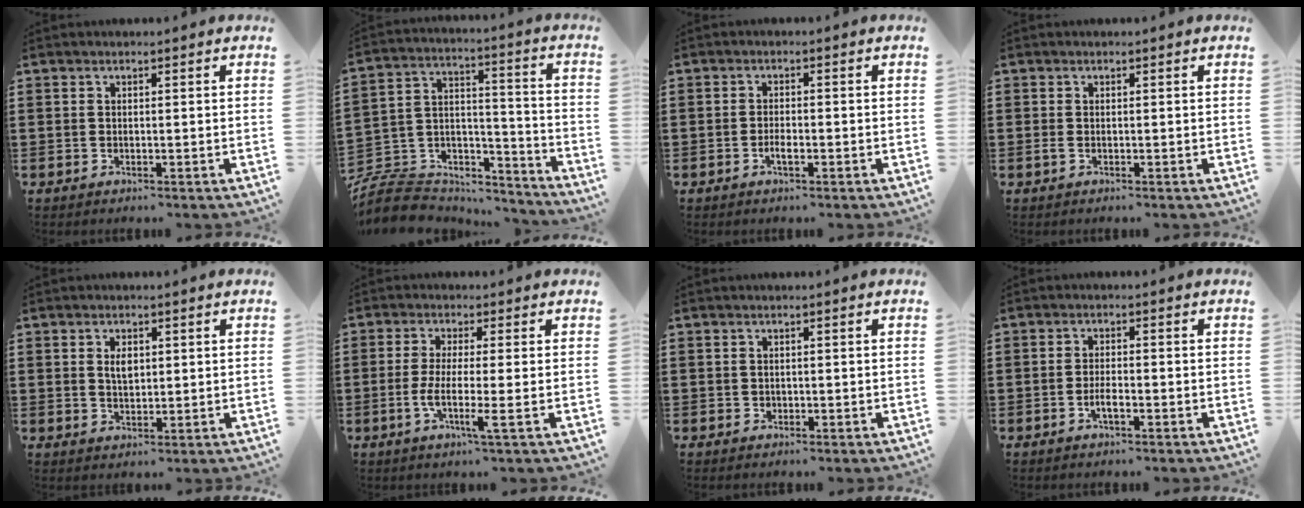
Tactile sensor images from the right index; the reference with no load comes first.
{"total": 7.7, "force": [-6.6, 3.6, 1.4], "torque": [-0.044, 0.002, -0.130]}
{"total": 2.0, "force": [-0.9, 0.6, 1.7], "torque": [-0.032, 0.001, -0.017]}
{"total": 0.5, "force": [-0.2, 0.2, 0.5], "torque": [-0.012, -0.003, -0.002]}
{"total": 2.6, "force": [0.7, 1.4, 2.1], "torque": [-0.038, 0.003, 0.009]}
{"total": 5.2, "force": [-1.5, 0.1, 5.0], "torque": [-0.104, -0.017, -0.031]}
{"total": 0.5, "force": [0.0, 0.5, 0.1], "torque": [-0.004, 0.003, 0.000]}
{"total": 2.5, "force": [-1.2, 0.6, 2.1], "torque": [-0.037, 0.002, -0.021]}